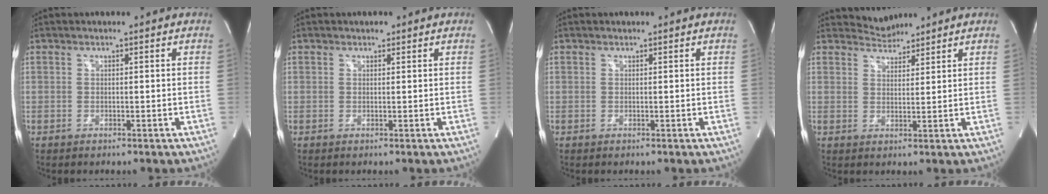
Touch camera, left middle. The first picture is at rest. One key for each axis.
{"total": 0.7, "fx": 0.5, "fy": 0.5, "fz": 0.1, "tx": -0.001, "ty": -0.001, "tz": 0.005}
{"total": 0.0}
{"total": 3.1, "fx": 3.0, "fy": 0.5, "fz": -0.6, "tx": 0.007, "ty": 0.007, "tz": 0.058}